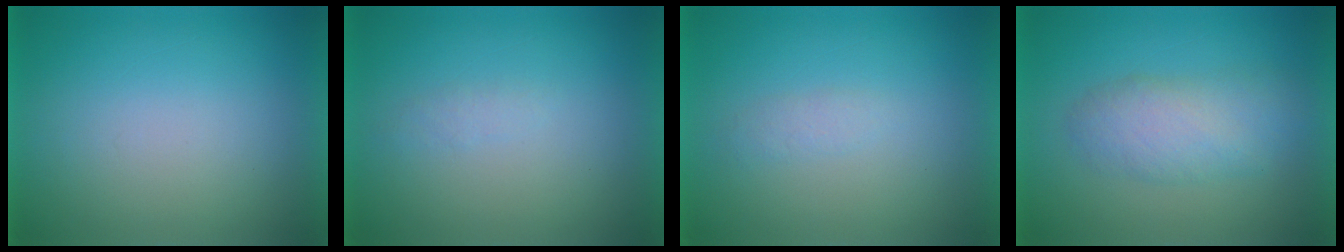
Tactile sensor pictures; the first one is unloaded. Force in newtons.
{"total": 1.2}
{"total": 1.4}
{"total": 4.3}